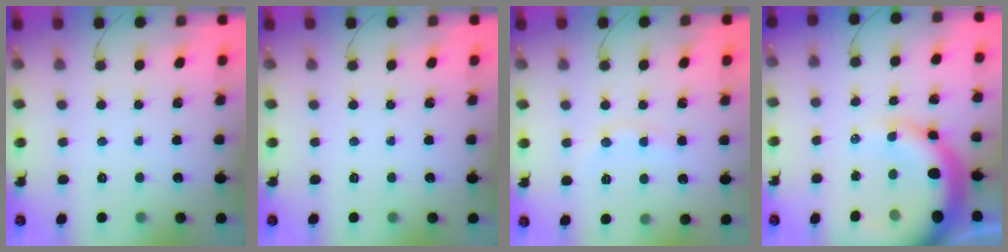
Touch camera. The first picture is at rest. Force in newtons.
{"total": 0.0}
{"total": 6.0, "press": 5.9, "slide": 1.1}
{"total": 16.7, "press": 16.3, "slide": 3.4}